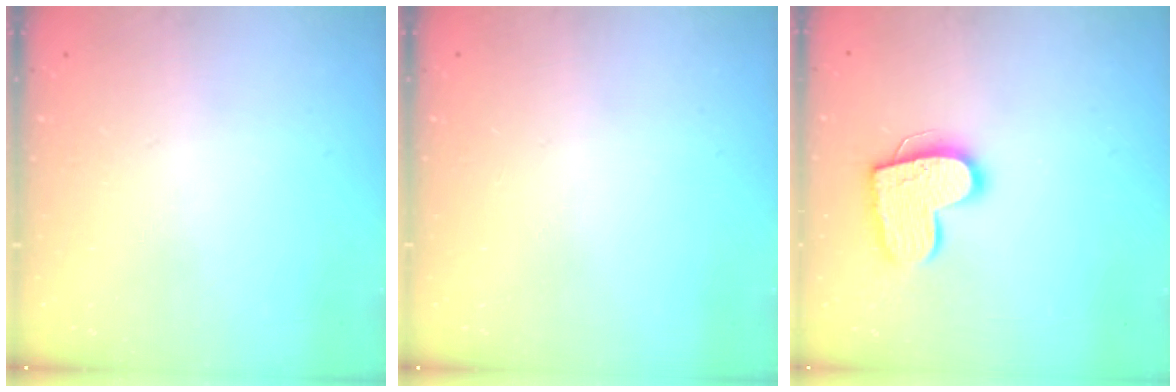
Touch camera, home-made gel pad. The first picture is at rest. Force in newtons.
{"total": 0.0}
{"total": 14.6, "press": 14.6, "slide": 1.1}